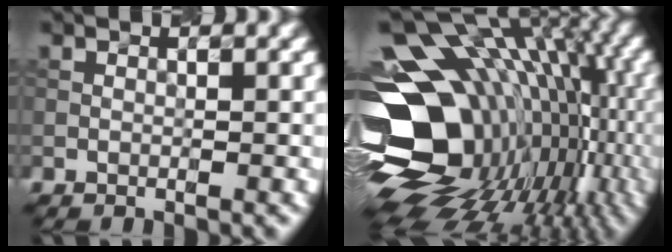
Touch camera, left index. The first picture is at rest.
{"total": 18.2, "force": [-1.4, 13.1, 12.6], "torque": [-0.206, -0.012, 0.005]}